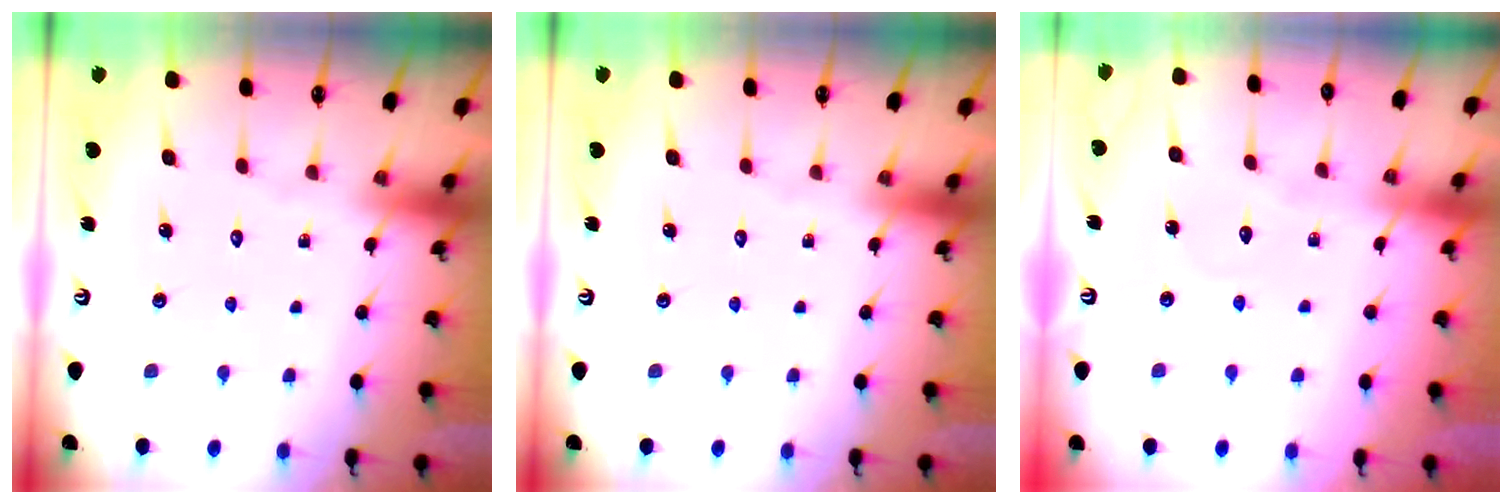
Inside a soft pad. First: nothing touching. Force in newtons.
{"total": 0.0}
{"total": 3.8, "press": 3.8, "slide": 0.3}